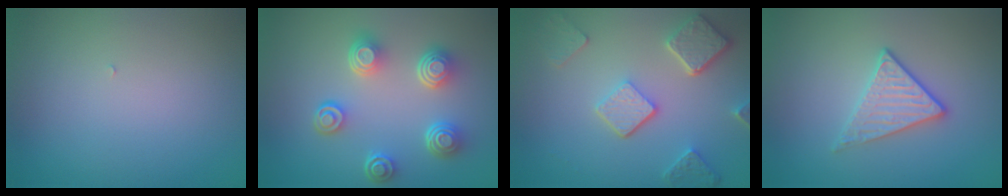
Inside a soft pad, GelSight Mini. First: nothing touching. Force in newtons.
{"total": 5.0, "press": 3.6, "slide": 3.5}
{"total": 5.1, "press": 4.0, "slide": 3.2}
{"total": 2.8, "press": 2.6, "slide": 1.1}